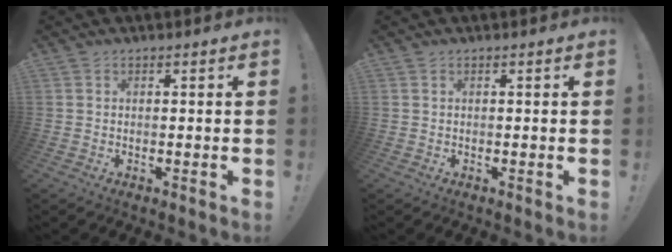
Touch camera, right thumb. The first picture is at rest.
{"total": 0.0}